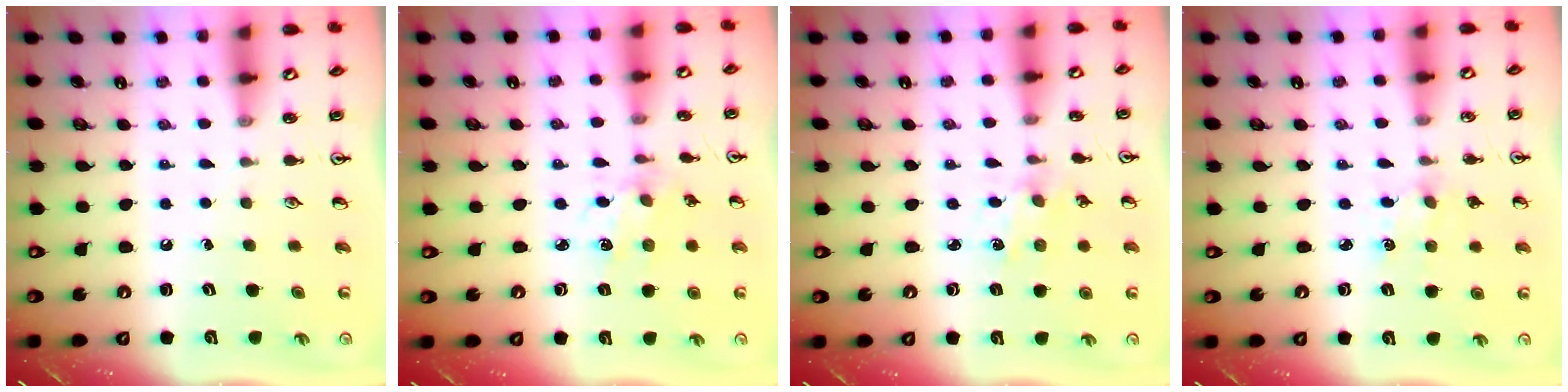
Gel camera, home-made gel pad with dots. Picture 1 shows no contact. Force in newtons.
{"total": 2.5, "press": 2.5, "slide": 0.5}
{"total": 1.0, "press": 1.0, "slide": 0.2}
{"total": 3.1, "press": 3.1, "slide": 0.4}